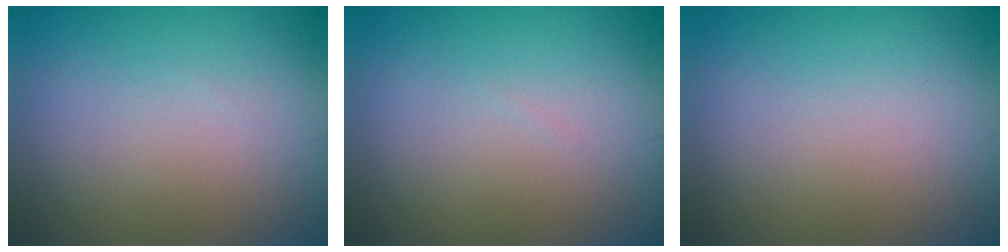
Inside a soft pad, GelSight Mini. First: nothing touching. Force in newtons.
{"total": 0.0}
{"total": 0.0}